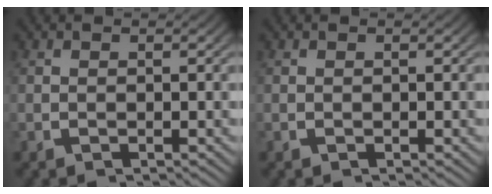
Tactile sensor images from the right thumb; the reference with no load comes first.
{"total": 0.0}